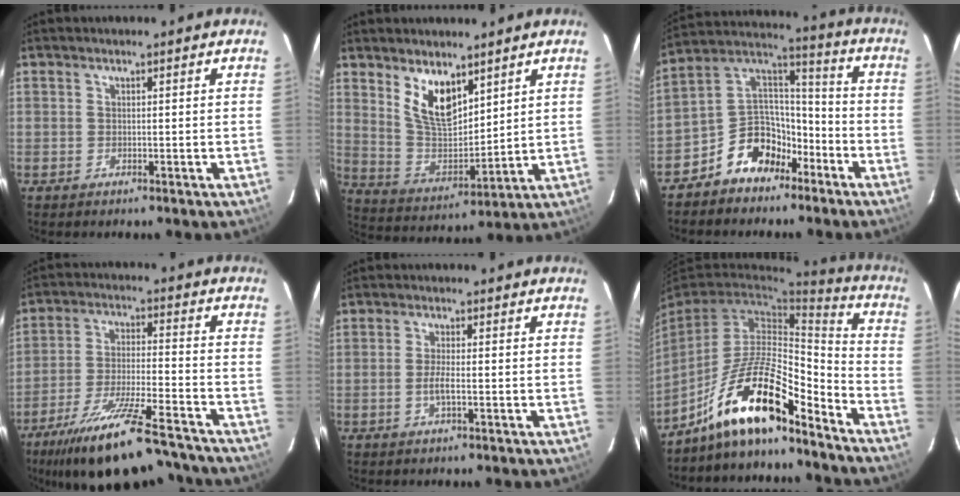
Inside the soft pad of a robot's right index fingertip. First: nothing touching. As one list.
[{"total": 10.4, "force": [6.3, 4.9, 6.8], "torque": [-0.126, -0.005, 0.133]}, {"total": 12.3, "force": [-7.7, 8.3, 4.8], "torque": [-0.104, 0.056, -0.129]}, {"total": 21.3, "force": [-17.9, 3.7, 11.0], "torque": [-0.211, -0.040, -0.276]}, {"total": 2.3, "force": [-0.9, 0.1, 2.1], "torque": [-0.043, -0.004, -0.016]}, {"total": 15.8, "force": [-11.8, 3.5, 9.9], "torque": [-0.193, 0.006, -0.216]}]